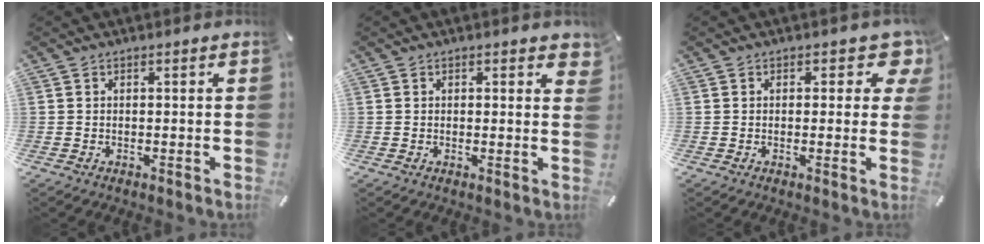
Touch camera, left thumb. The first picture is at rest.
{"total": 0.9, "force": [0.4, 0.5, 0.6], "torque": [-0.005, 0.000, 0.005]}
{"total": 5.0, "force": [2.2, 2.9, 3.5], "torque": [-0.026, -0.011, 0.029]}